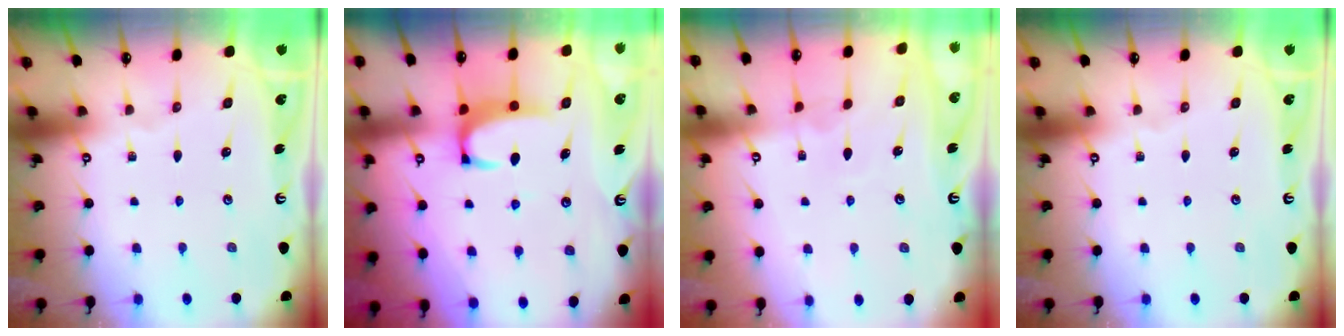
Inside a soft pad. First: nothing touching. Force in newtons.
{"total": 3.5, "press": 3.5, "slide": 0.2}
{"total": 3.7, "press": 3.7, "slide": 0.1}
{"total": 0.0}